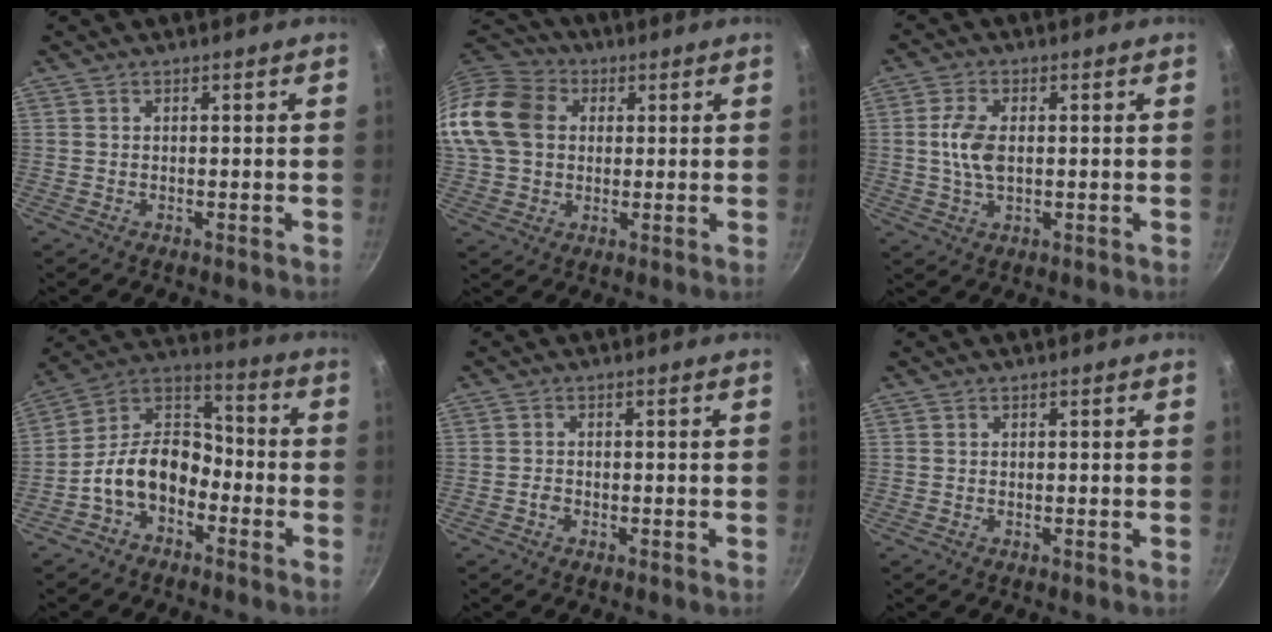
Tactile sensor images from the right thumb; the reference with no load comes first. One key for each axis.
{"total": 17.2, "fx": 3.1, "fy": 13.6, "fz": 10.0, "tx": -0.192, "ty": 0.025, "tz": 0.044}
{"total": 6.4, "fx": 0.5, "fy": 3.6, "fz": 5.3, "tx": -0.106, "ty": 0.004, "tz": 0.007}
{"total": 13.0, "fx": -5.1, "fy": 8.7, "fz": 8.2, "tx": -0.114, "ty": 0.068, "tz": -0.121}
{"total": 1.3, "fx": -0.7, "fy": 0.9, "fz": 0.6, "tx": -0.012, "ty": 0.006, "tz": -0.013}
{"total": 0.0}